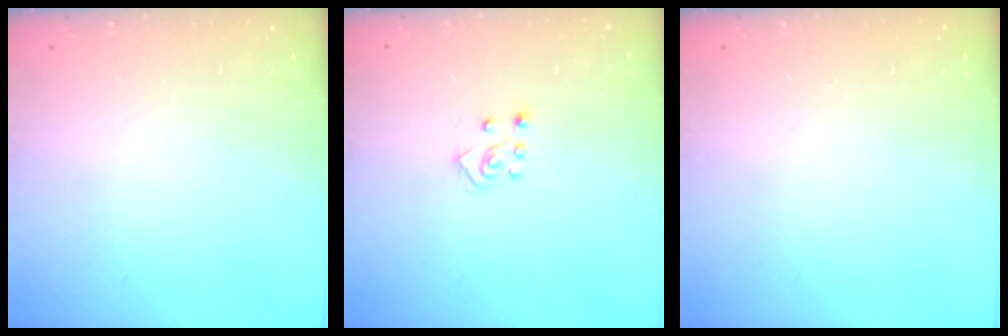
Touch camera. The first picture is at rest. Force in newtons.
{"total": 5.0, "press": 4.9, "slide": 0.4}
{"total": 0.0}